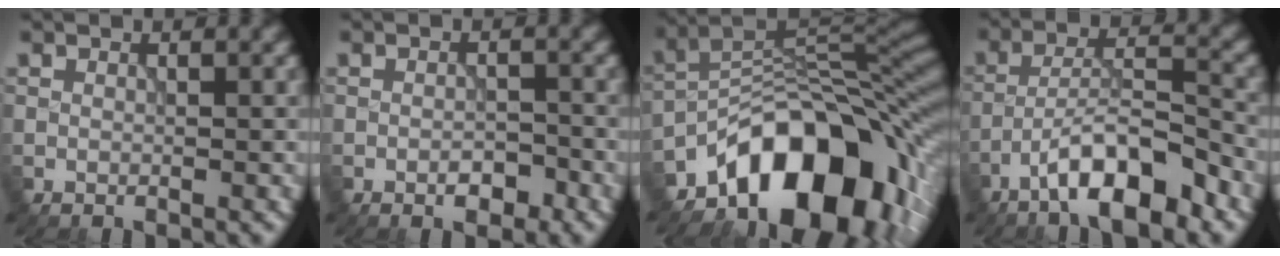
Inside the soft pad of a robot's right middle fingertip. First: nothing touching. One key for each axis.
{"total": 2.0, "fx": -1.1, "fy": 0.9, "fz": 1.4, "tx": -0.019, "ty": 0.003, "tz": -0.019}
{"total": 13.8, "fx": -7.8, "fy": 7.3, "fz": 8.7, "tx": -0.115, "ty": 0.010, "tz": -0.139}
{"total": 7.4, "fx": -4.9, "fy": 1.8, "fz": 5.3, "tx": -0.084, "ty": 0.015, "tz": -0.085}